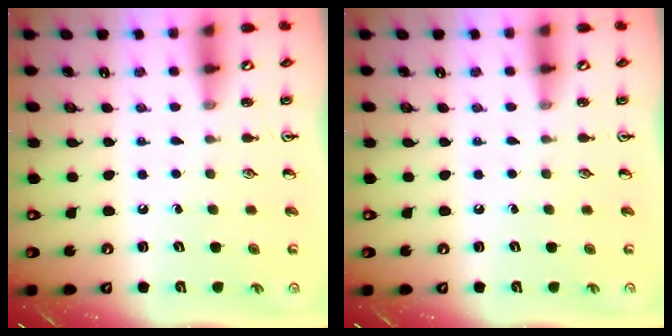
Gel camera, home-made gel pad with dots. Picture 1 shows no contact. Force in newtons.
{"total": 0.0}